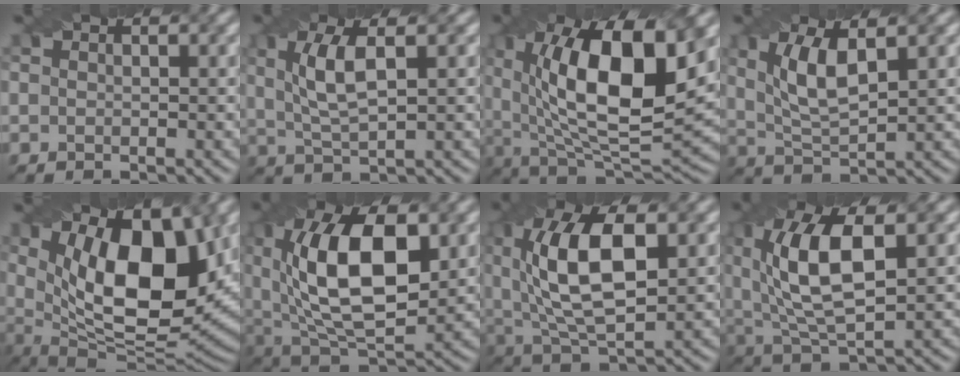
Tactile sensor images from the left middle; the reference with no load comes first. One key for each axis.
{"total": 4.4, "fx": 0.7, "fy": 1.3, "fz": 4.2, "tx": -0.086, "ty": 0.008, "tz": 0.031}
{"total": 14.1, "fx": 3.1, "fy": 6.1, "fz": 12.3, "tx": -0.197, "ty": 0.002, "tz": 0.058}
{"total": 5.1, "fx": 1.2, "fy": 1.8, "fz": 4.7, "tx": -0.098, "ty": 0.005, "tz": 0.038}
{"total": 13.7, "fx": 2.8, "fy": 6.0, "fz": 11.9, "tx": -0.172, "ty": -0.005, "tz": 0.055}
{"total": 12.7, "fx": 1.9, "fy": 6.7, "fz": 10.6, "tx": -0.185, "ty": 0.009, "tz": 0.043}
{"total": 10.2, "fx": 1.4, "fy": 4.8, "fz": 8.9, "tx": -0.166, "ty": 0.014, "tz": 0.033}
{"total": 9.3, "fx": 1.6, "fy": 4.1, "fz": 8.2, "tx": -0.167, "ty": 0.010, "tz": 0.037}